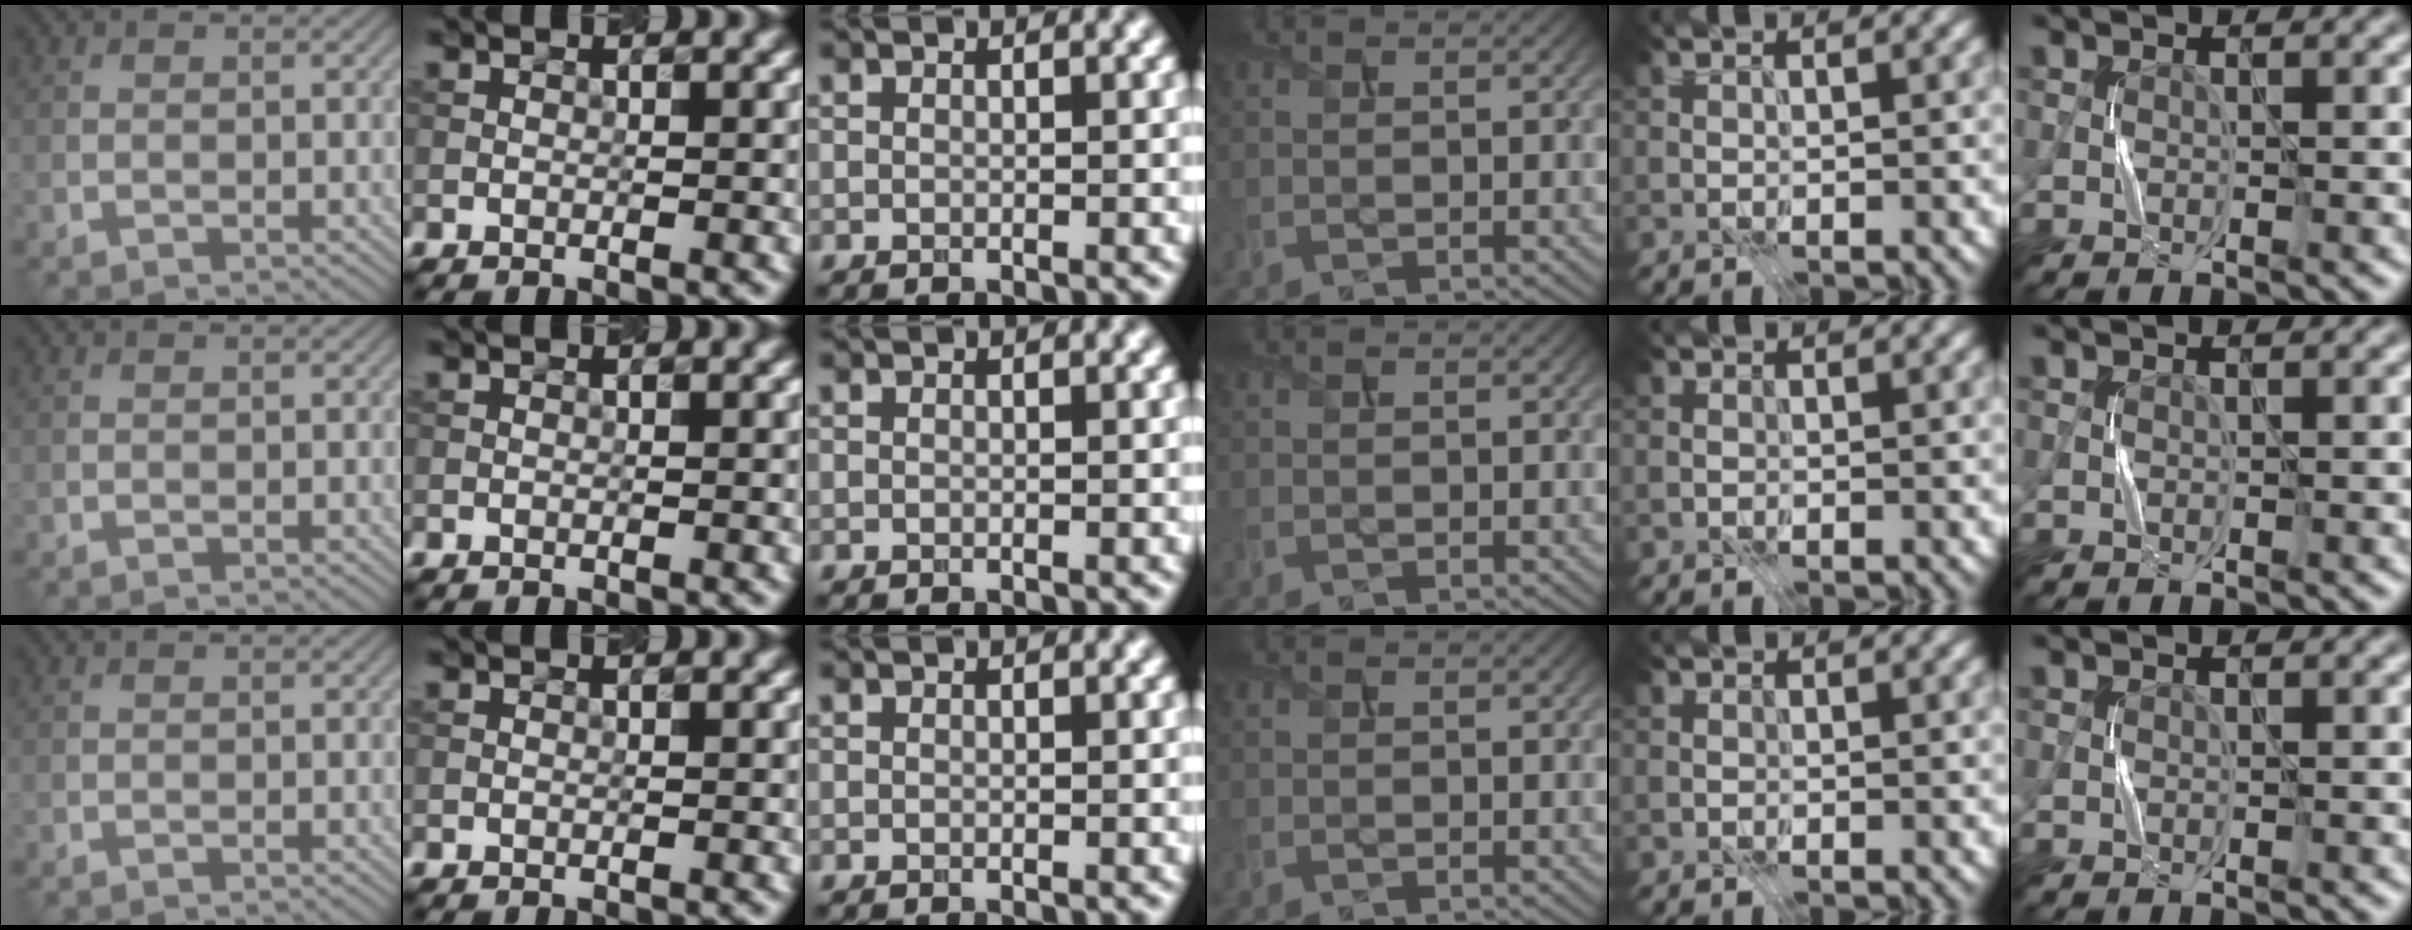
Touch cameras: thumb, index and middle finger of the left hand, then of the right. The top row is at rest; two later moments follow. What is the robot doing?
{"motion": "press", "object": "sticker"}